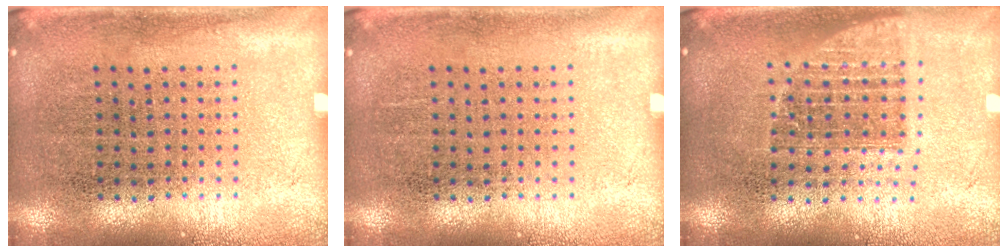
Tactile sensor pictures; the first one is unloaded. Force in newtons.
{"total": 0.0}
{"total": 1.3, "press": 1.1, "slide": 0.8}